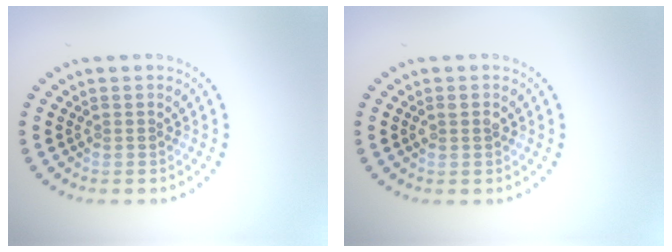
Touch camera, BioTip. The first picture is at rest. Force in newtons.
{"total": 1.0, "press": 1.0, "slide": 0.2}